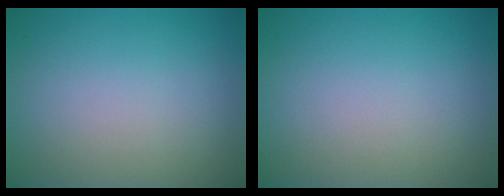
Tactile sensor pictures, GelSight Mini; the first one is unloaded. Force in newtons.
{"total": 0.0}